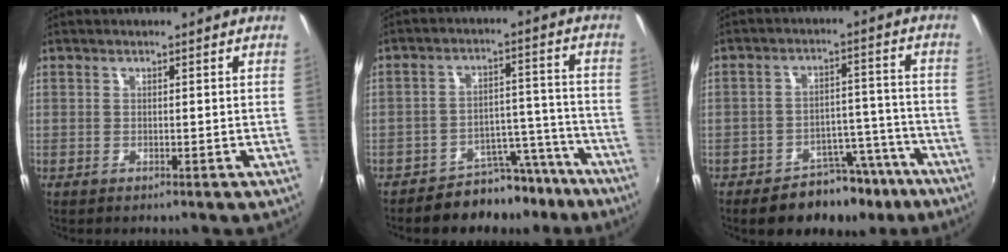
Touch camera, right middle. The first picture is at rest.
{"total": 9.4, "force": [-8.0, 4.4, 2.2], "torque": [-0.023, 0.041, -0.101]}
{"total": 11.6, "force": [-8.8, 6.4, 4.1], "torque": [-0.065, 0.030, -0.104]}